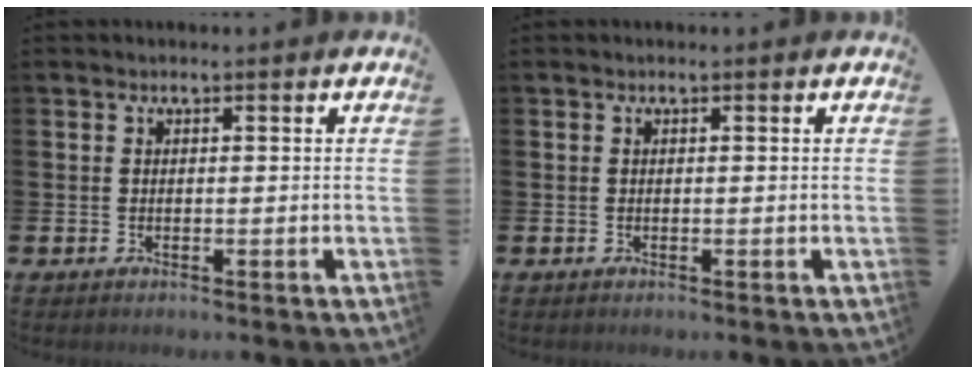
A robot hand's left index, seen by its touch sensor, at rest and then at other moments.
{"total": 0.0}